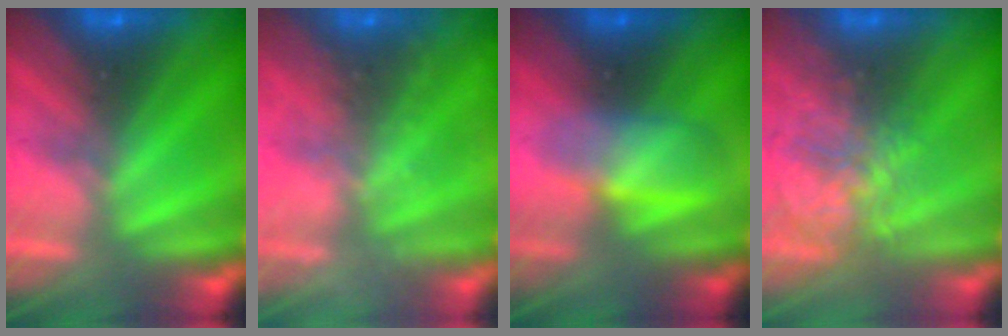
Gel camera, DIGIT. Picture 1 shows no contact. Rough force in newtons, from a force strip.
{"total": 7.8}
{"total": 3.0}
{"total": 3.6}